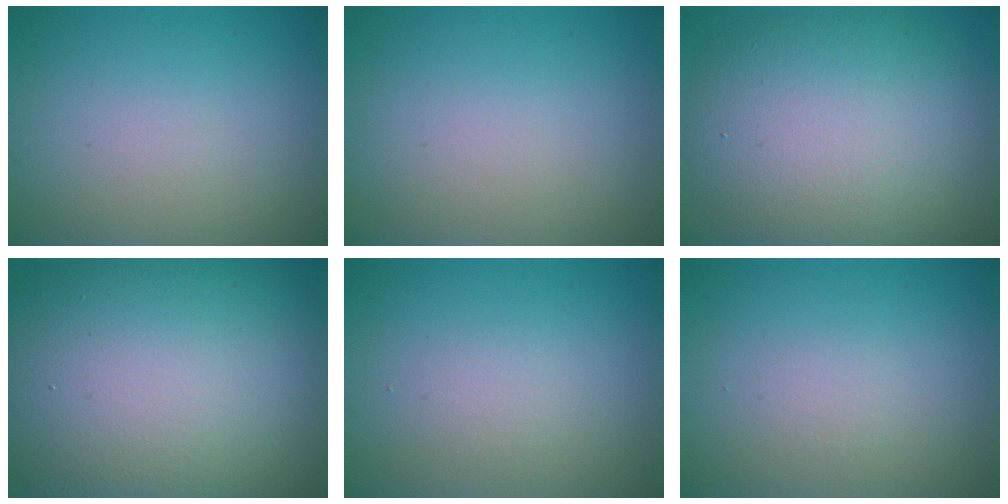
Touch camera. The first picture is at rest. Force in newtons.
{"total": 0.0}
{"total": 11.4, "press": 11.4, "slide": 1.0}
{"total": 18.3, "press": 18.2, "slide": 1.2}
{"total": 1.1, "press": 1.1, "slide": 0.2}
{"total": 0.7, "press": 0.7, "slide": 0.1}